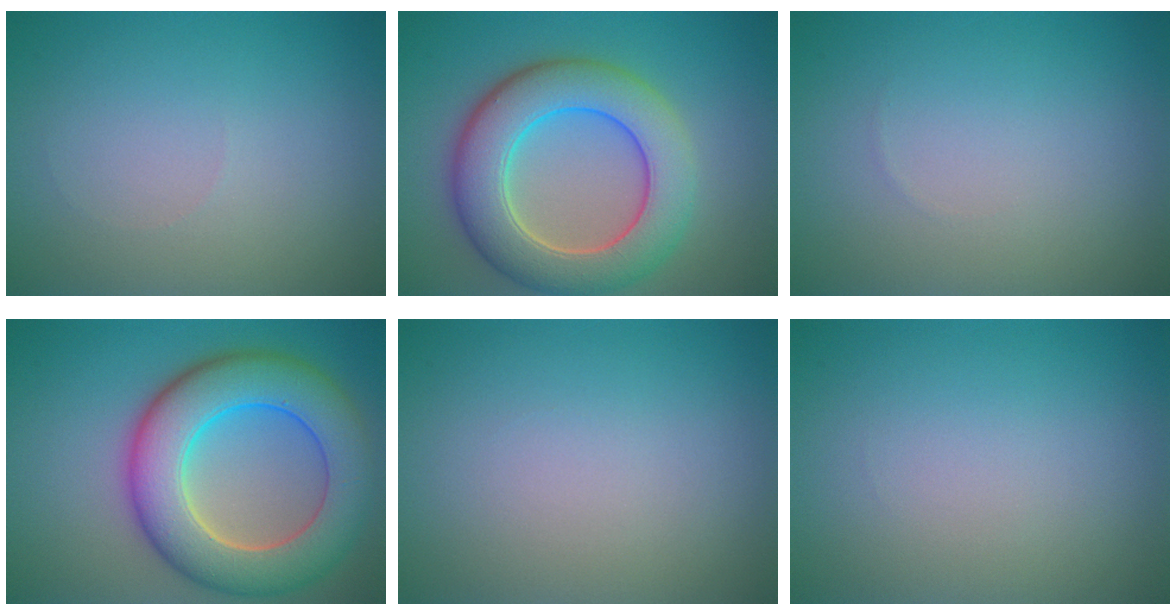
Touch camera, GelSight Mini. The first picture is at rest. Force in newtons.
{"total": 8.8, "press": 8.8, "slide": 0.8}
{"total": 0.0}
{"total": 10.2, "press": 10.2, "slide": 0.6}
{"total": 0.0}
{"total": 0.0}